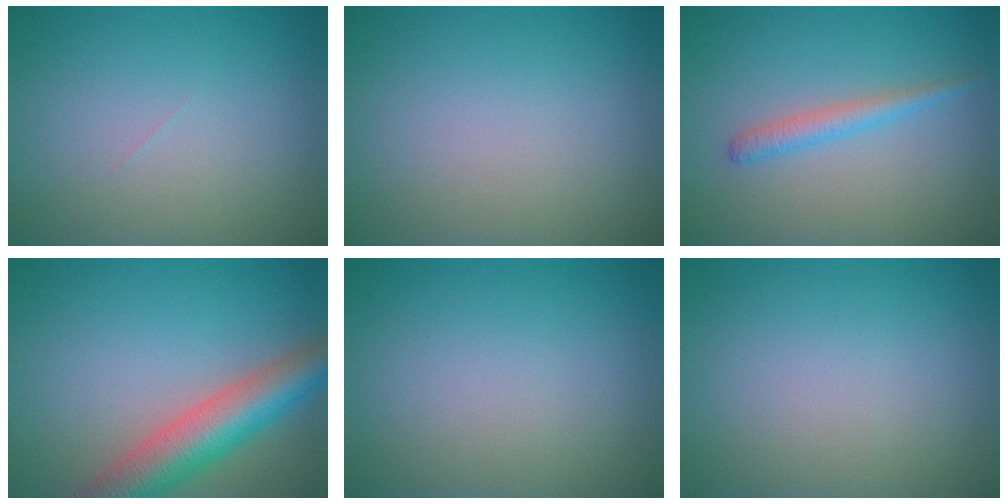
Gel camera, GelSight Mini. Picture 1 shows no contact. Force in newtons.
{"total": 0.0}
{"total": 1.9, "press": 1.8, "slide": 0.1}
{"total": 7.4, "press": 7.4, "slide": 0.5}
{"total": 0.0}
{"total": 0.0}